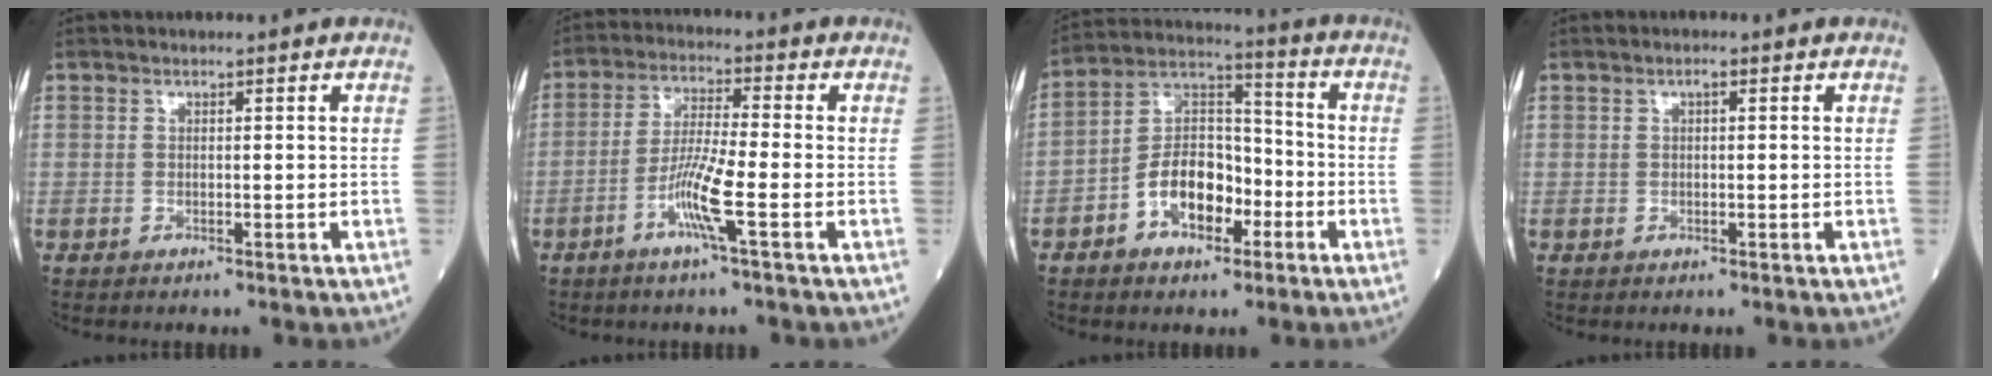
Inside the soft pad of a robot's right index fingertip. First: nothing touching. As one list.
[{"total": 7.0, "force": [-2.8, -0.4, 6.3], "torque": [-0.129, -0.005, -0.058]}, {"total": 10.3, "force": [-4.2, 5.9, 7.3], "torque": [-0.150, 0.027, -0.074]}, {"total": 0.7, "force": [0.2, 0.1, 0.6], "torque": [-0.013, 0.002, 0.003]}]